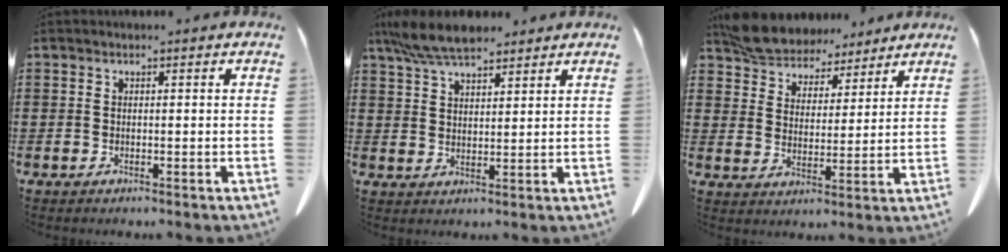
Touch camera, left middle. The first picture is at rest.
{"total": 7.0, "force": [6.0, 1.6, 3.3], "torque": [-0.080, -0.012, 0.115]}
{"total": 6.7, "force": [6.3, 2.2, 0.8], "torque": [-0.050, -0.025, 0.119]}